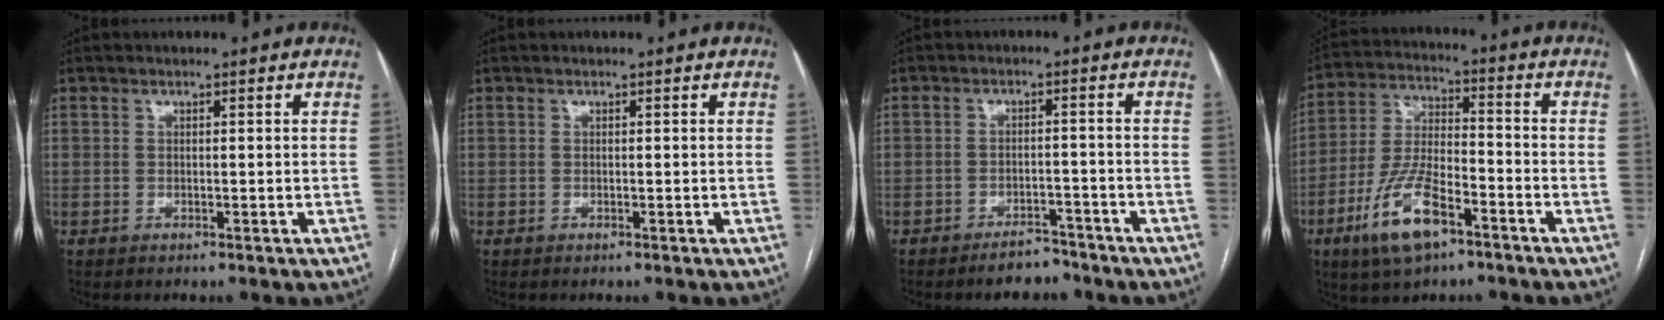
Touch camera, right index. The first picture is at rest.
{"total": 0.0}
{"total": 4.3, "force": [-3.7, 1.7, 1.4], "torque": [-0.018, 0.004, -0.054]}
{"total": 12.4, "force": [-6.7, 4.3, 9.5], "torque": [-0.205, 0.001, -0.121]}